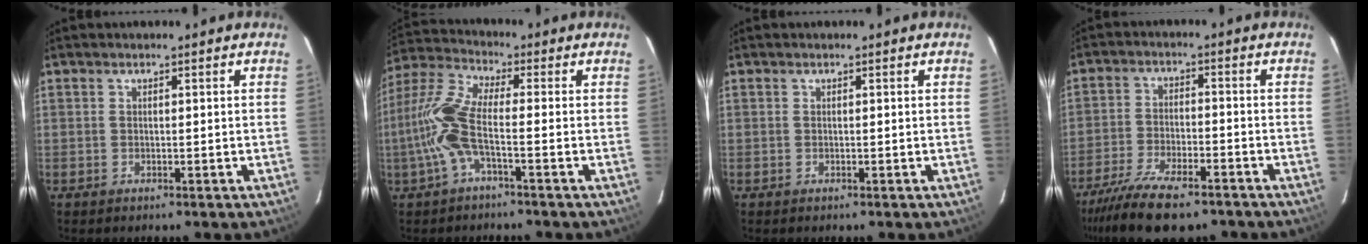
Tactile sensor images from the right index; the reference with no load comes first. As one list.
[{"total": 9.6, "force": [-2.8, 1.6, 9.0], "torque": [-0.218, 0.007, -0.060]}, {"total": 0.0}, {"total": 13.8, "force": [-10.7, 4.2, 7.5], "torque": [-0.171, -0.029, -0.187]}]